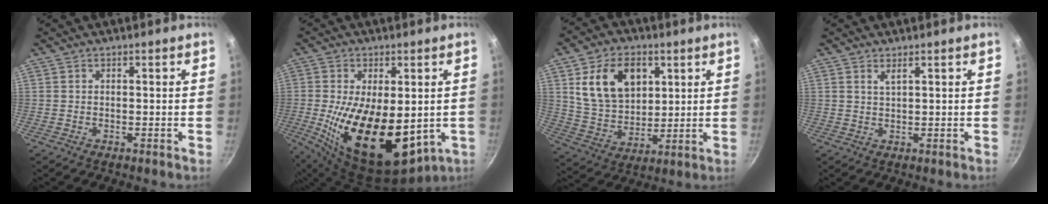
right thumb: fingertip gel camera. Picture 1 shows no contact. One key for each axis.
{"total": 20.2, "fx": -1.7, "fy": 10.8, "fz": 17.0, "tx": -0.284, "ty": -0.025, "tz": -0.006}
{"total": 15.6, "fx": 5.4, "fy": 10.7, "fz": 9.9, "tx": -0.143, "ty": -0.016, "tz": 0.103}
{"total": 1.5, "fx": 0.9, "fy": 0.4, "fz": 1.1, "tx": -0.022, "ty": -0.003, "tz": 0.019}